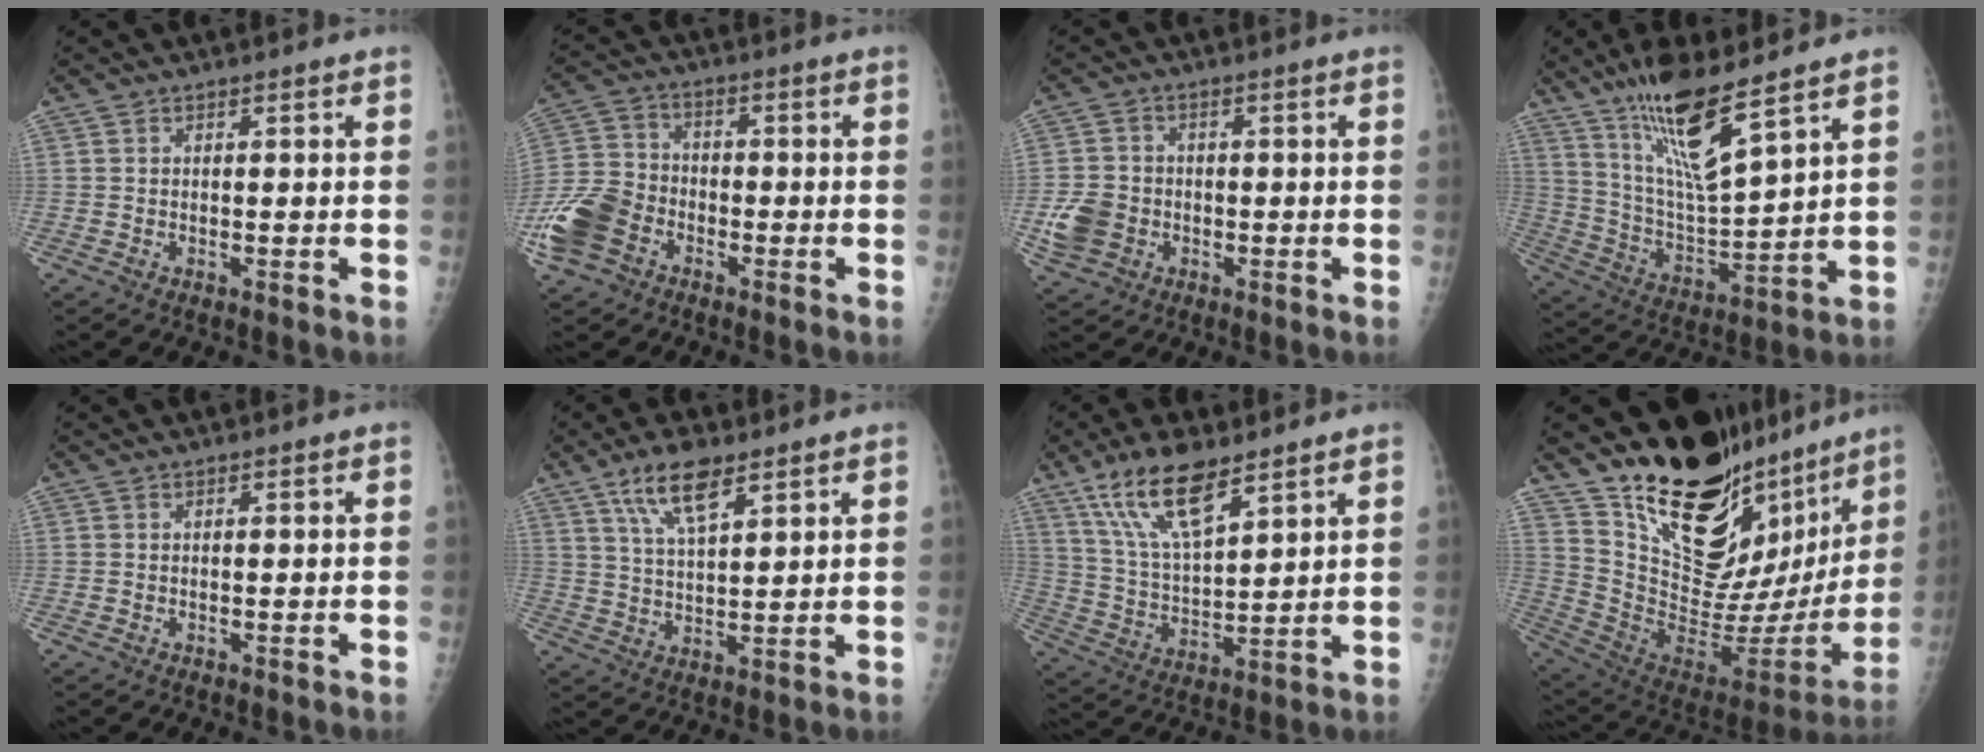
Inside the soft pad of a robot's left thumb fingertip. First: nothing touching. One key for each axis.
{"total": 11.9, "fx": -5.5, "fy": 8.6, "fz": 6.1, "tx": -0.126, "ty": 0.025, "tz": -0.111}
{"total": 6.5, "fx": -1.8, "fy": 5.4, "fz": 3.1, "tx": -0.055, "ty": 0.011, "tz": -0.031}
{"total": 15.8, "fx": 10.6, "fy": 2.8, "fz": 11.4, "tx": -0.201, "ty": -0.063, "tz": 0.212}
{"total": 0.0}
{"total": 8.8, "fx": 5.4, "fy": 2.9, "fz": 6.3, "tx": -0.111, "ty": -0.022, "tz": 0.106}
{"total": 13.4, "fx": 8.7, "fy": 4.4, "fz": 9.1, "tx": -0.158, "ty": -0.037, "tz": 0.175}
{"total": 29.6, "fx": 22.0, "fy": 12.3, "fz": 15.5, "tx": -0.209, "ty": -0.133, "tz": 0.344}